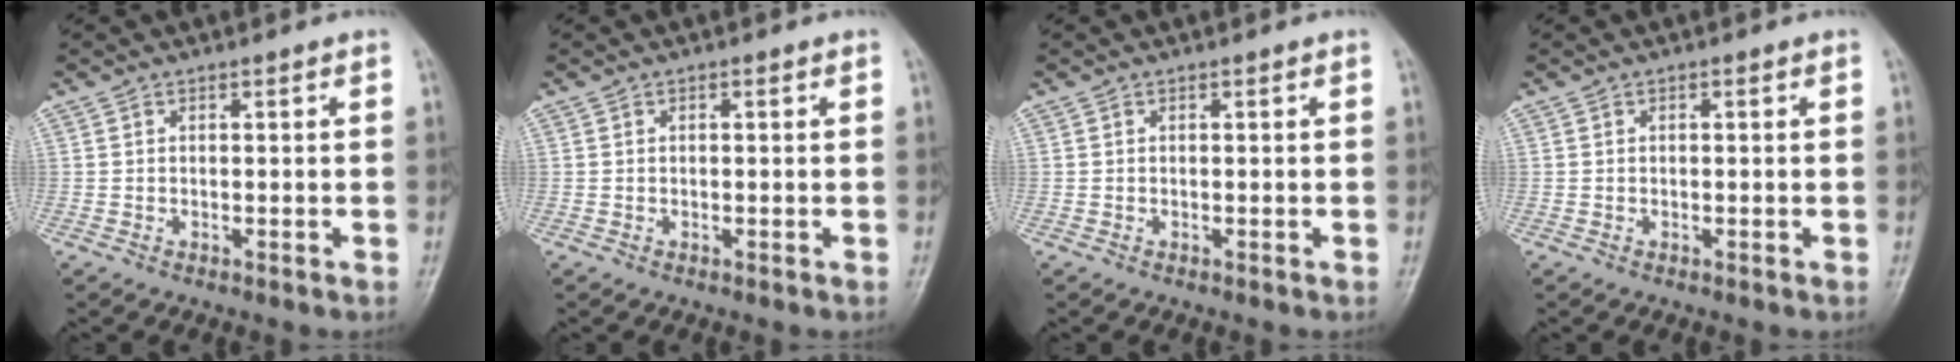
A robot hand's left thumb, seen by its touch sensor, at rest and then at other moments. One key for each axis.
{"total": 0.0}
{"total": 0.0}
{"total": 0.0}